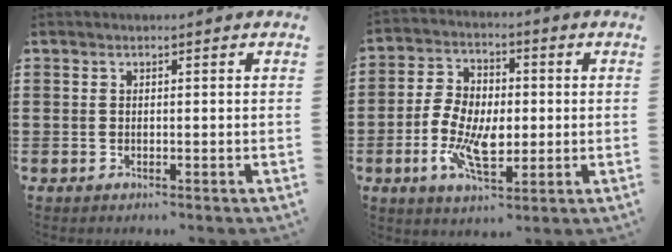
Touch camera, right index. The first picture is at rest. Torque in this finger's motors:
{"motor_torque": [2.14, 0.00, 0.40, 0.21]}